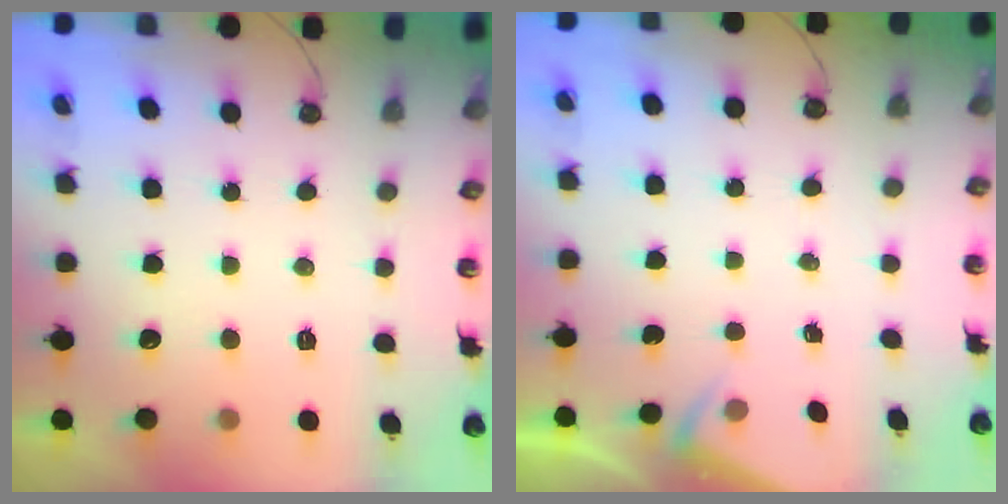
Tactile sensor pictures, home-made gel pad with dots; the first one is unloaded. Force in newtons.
{"total": 2.1, "press": 2.1, "slide": 0.3}